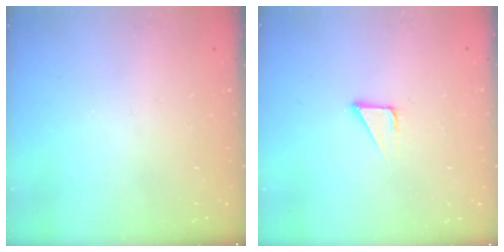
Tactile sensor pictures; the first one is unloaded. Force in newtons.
{"total": 2.1, "press": 2.1, "slide": 0.0}